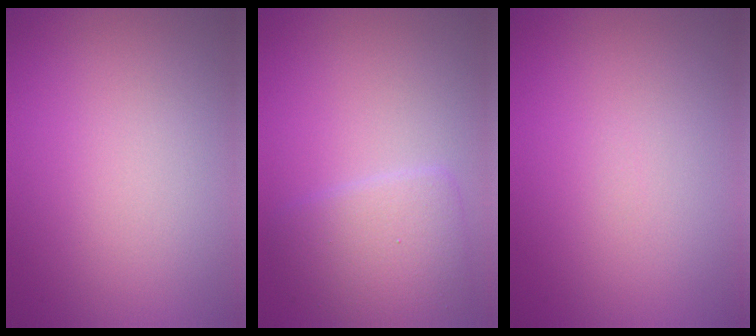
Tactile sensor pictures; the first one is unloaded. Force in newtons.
{"total": 3.7, "press": 3.7, "slide": 0.1}
{"total": 0.0}